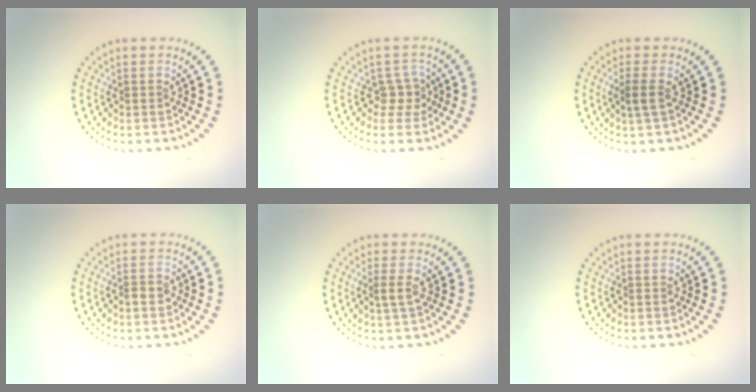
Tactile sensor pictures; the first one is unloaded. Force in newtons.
{"total": 1.9, "press": 1.4, "slide": 1.2}
{"total": 1.5, "press": 1.3, "slide": 0.8}
{"total": 1.3, "press": 1.2, "slide": 0.6}
{"total": 1.1, "press": 0.9, "slide": 0.6}
{"total": 0.0}